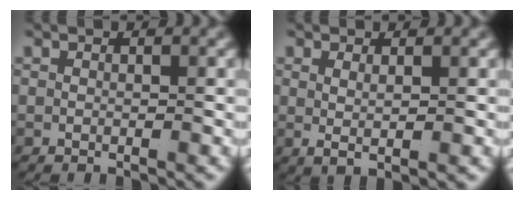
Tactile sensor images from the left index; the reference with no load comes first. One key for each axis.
{"total": 1.5, "fx": 0.5, "fy": -0.3, "fz": 1.4, "tx": -0.026, "ty": -0.013, "tz": 0.021}